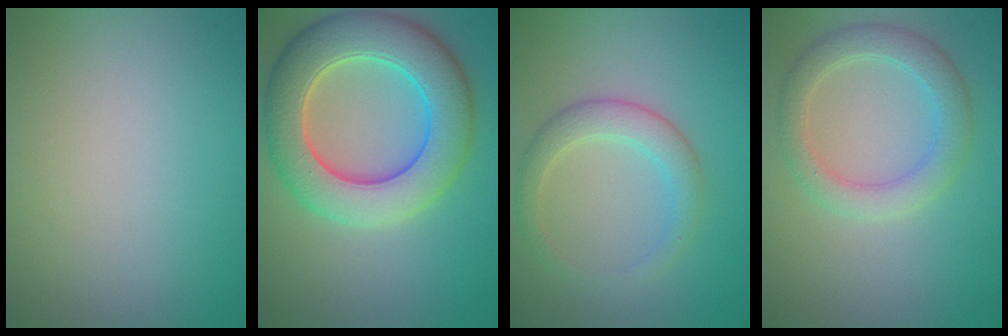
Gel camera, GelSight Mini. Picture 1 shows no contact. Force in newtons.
{"total": 9.2, "press": 9.2, "slide": 0.4}
{"total": 3.0, "press": 3.0, "slide": 0.2}
{"total": 3.6, "press": 3.6, "slide": 0.4}